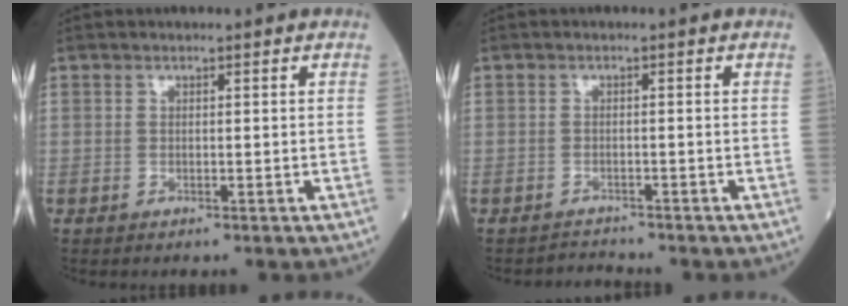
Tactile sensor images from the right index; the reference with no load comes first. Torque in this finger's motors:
{"motor_torque": [0.00, -0.01, -0.05, 0.01]}